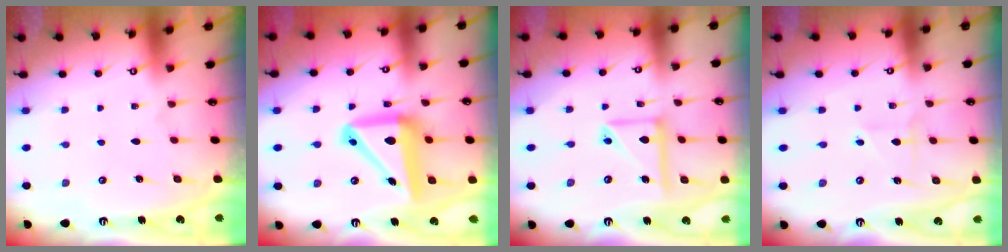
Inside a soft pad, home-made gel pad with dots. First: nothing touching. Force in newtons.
{"total": 15.4, "press": 15.3, "slide": 2.1}
{"total": 12.5, "press": 12.5, "slide": 1.2}
{"total": 2.5, "press": 2.3, "slide": 0.9}